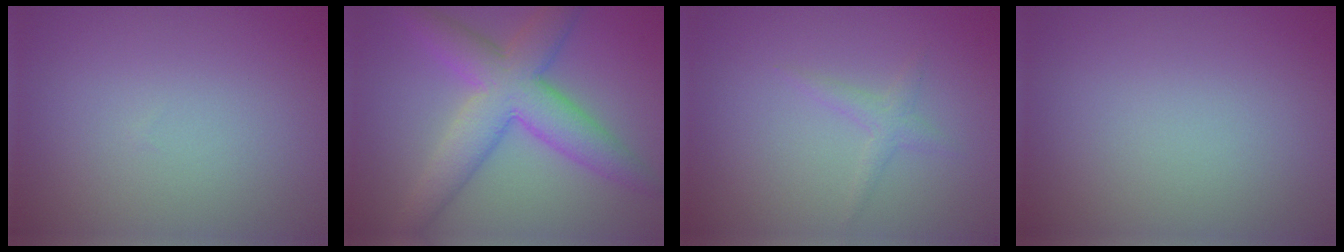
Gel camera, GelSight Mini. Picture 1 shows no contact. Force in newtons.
{"total": 7.2, "press": 7.2, "slide": 0.0}
{"total": 1.2, "press": 1.2, "slide": 0.1}
{"total": 0.0}